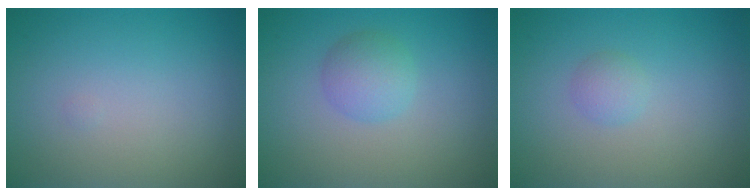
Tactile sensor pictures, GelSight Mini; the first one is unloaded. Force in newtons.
{"total": 2.5, "press": 2.5, "slide": 0.1}
{"total": 1.2, "press": 1.2, "slide": 0.0}